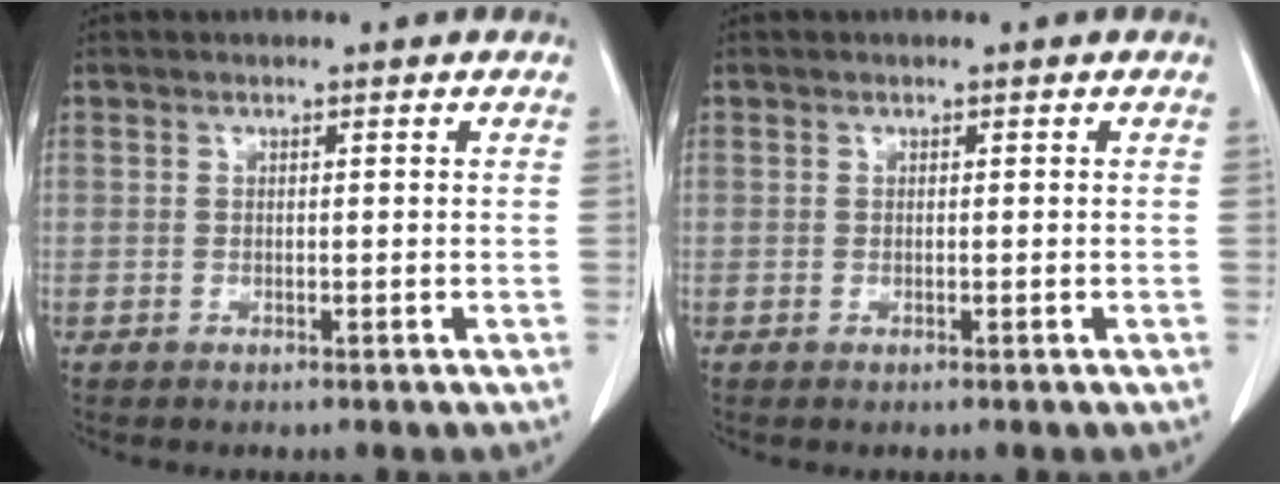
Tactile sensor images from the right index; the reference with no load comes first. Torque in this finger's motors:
{"motor_torque": [-0.02, 0.00, 0.00, 0.01]}